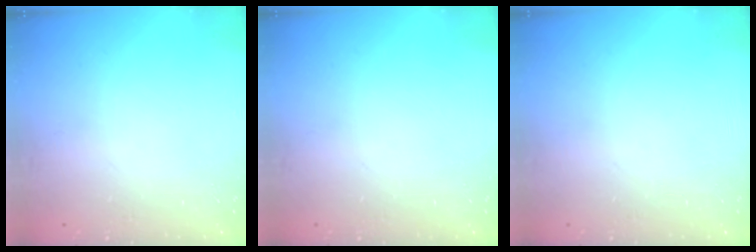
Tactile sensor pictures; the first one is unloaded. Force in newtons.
{"total": 0.0}
{"total": 0.0}